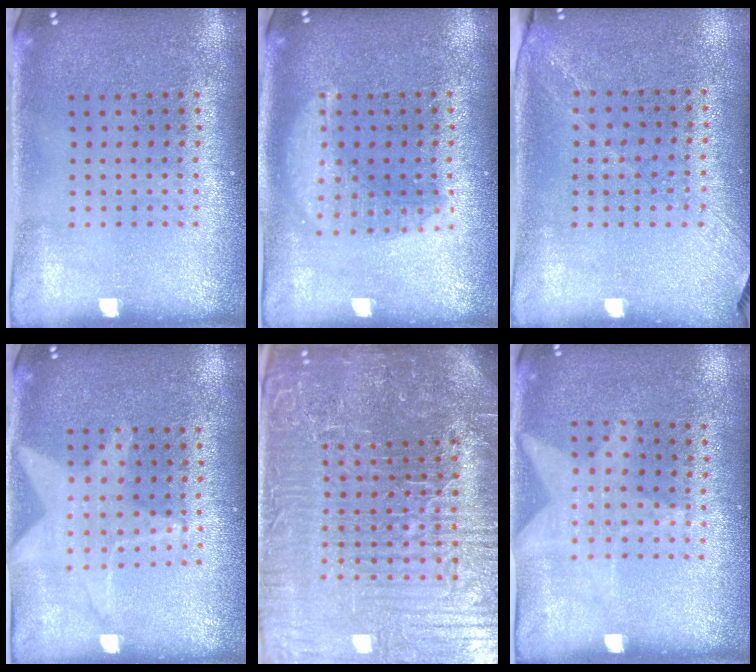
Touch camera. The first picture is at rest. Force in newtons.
{"total": 1.4, "press": 1.4, "slide": 0.1}
{"total": 1.3, "press": 1.0, "slide": 0.8}
{"total": 0.5, "press": 0.5, "slide": 0.0}
{"total": 7.1, "press": 6.4, "slide": 3.2}
{"total": 1.1, "press": 0.8, "slide": 0.8}